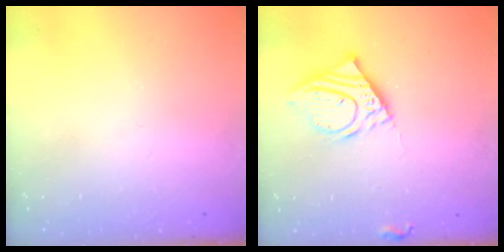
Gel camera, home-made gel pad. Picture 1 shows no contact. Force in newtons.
{"total": 12.1, "press": 11.9, "slide": 2.0}